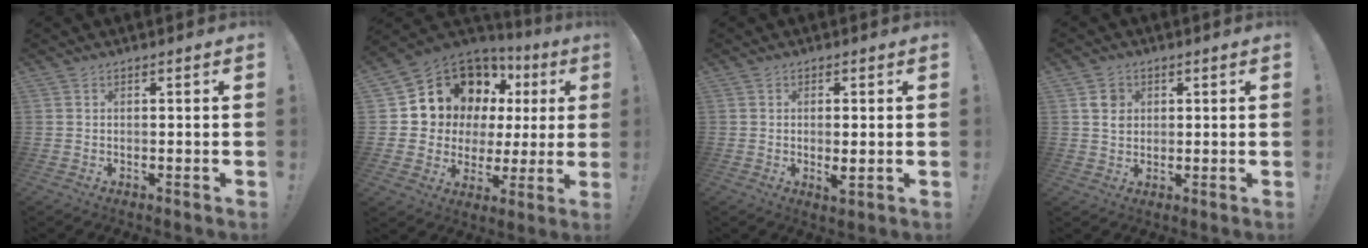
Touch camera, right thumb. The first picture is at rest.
{"total": 12.9, "force": [8.1, 8.6, 5.2], "torque": [-0.089, -0.064, 0.162]}
{"total": 3.3, "force": [-0.1, 0.8, 3.2], "torque": [-0.044, -0.006, -0.001]}
{"total": 5.2, "force": [1.6, 4.4, 2.1], "torque": [-0.021, 0.000, 0.030]}